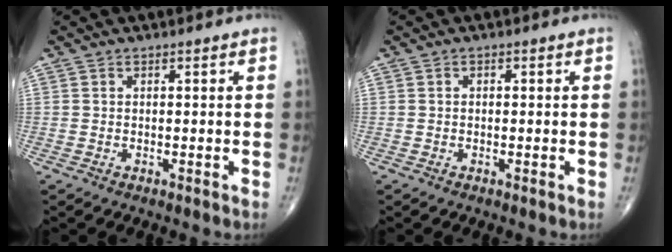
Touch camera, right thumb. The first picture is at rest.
{"total": 0.7, "force": [0.1, 0.5, 0.5], "torque": [-0.007, 0.004, 0.001]}